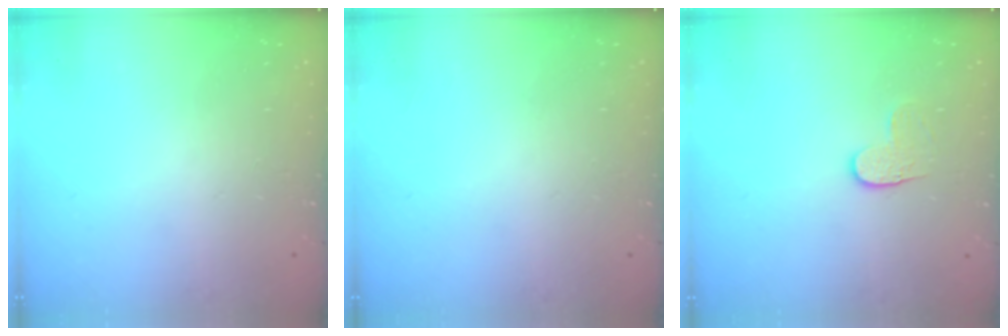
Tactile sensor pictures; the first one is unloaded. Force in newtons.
{"total": 0.0}
{"total": 3.3, "press": 3.3, "slide": 0.4}